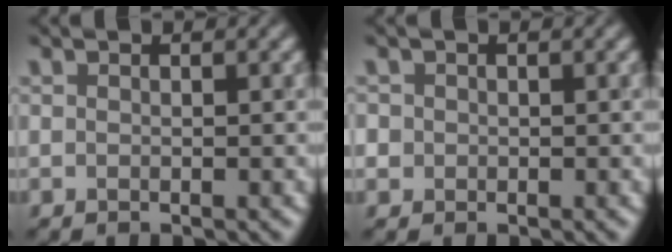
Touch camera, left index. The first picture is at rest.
{"total": 1.1, "force": [0.1, 1.1, 0.0], "torque": [0.014, 0.004, -0.003]}